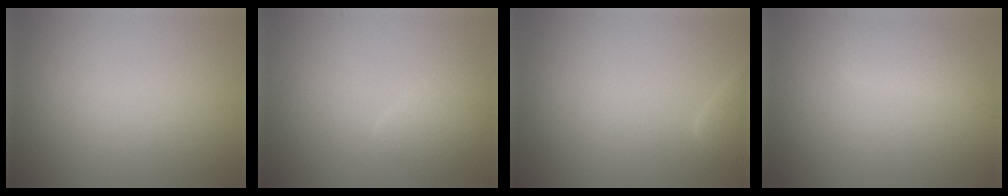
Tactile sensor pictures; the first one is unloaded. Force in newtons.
{"total": 3.0, "press": 3.0, "slide": 0.2}
{"total": 2.4, "press": 2.4, "slide": 0.3}
{"total": 2.4, "press": 2.3, "slide": 0.1}